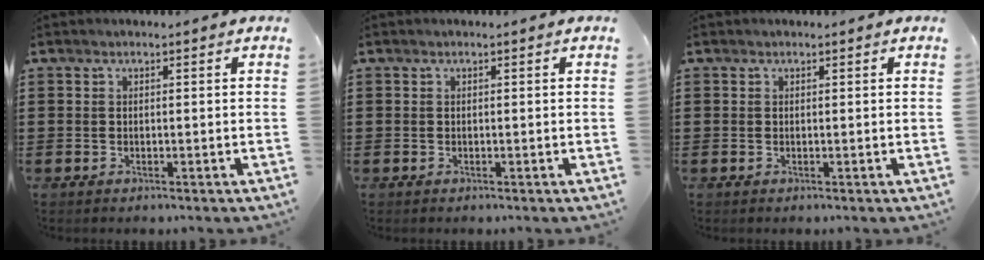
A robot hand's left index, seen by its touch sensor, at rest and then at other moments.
{"total": 0.0}
{"total": 0.0}